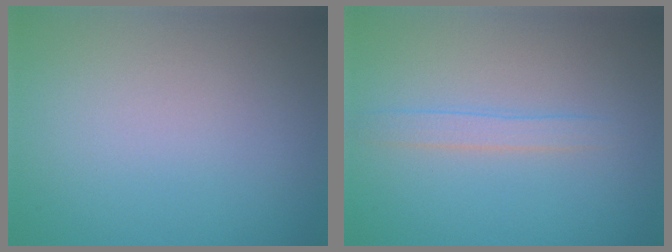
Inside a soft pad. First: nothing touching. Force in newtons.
{"total": 1.7, "press": 1.7, "slide": 0.0}